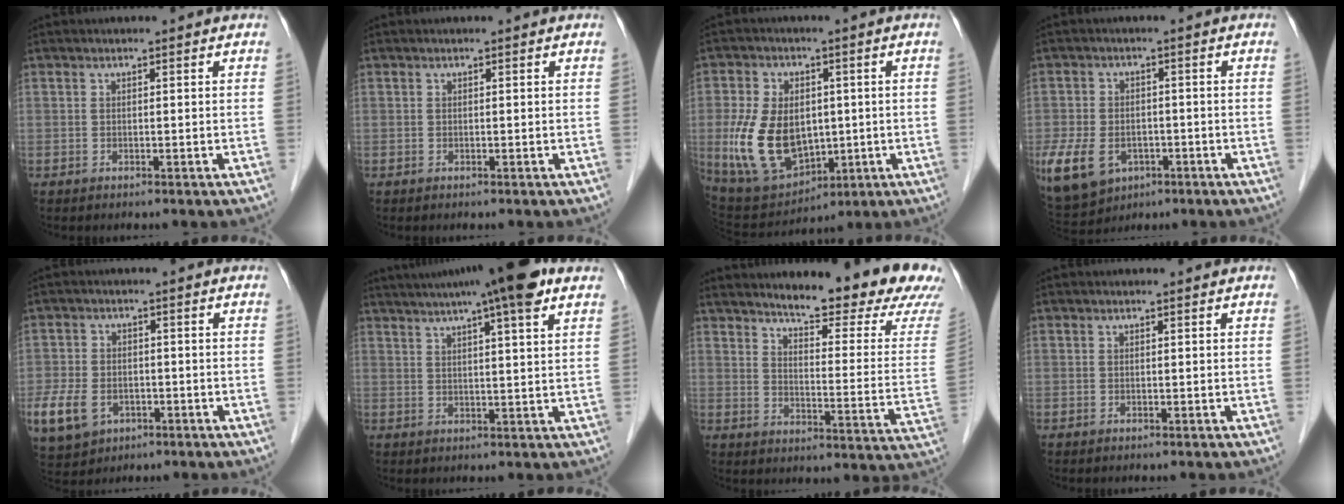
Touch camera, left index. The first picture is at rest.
{"total": 0.0}
{"total": 13.3, "force": [-0.8, 8.7, 10.0], "torque": [-0.209, 0.000, 0.013]}
{"total": 28.6, "force": [-12.2, 22.0, 13.6], "torque": [-0.452, -0.025, -0.182]}
{"total": 26.1, "force": [-10.5, 20.7, 11.8], "torque": [-0.433, -0.022, -0.163]}
{"total": 13.7, "force": [9.8, 0.3, 9.5], "torque": [-0.154, 0.031, 0.130]}
{"total": 19.2, "force": [17.0, 1.3, 8.8], "torque": [-0.118, -0.077, 0.203]}
{"total": 0.0}